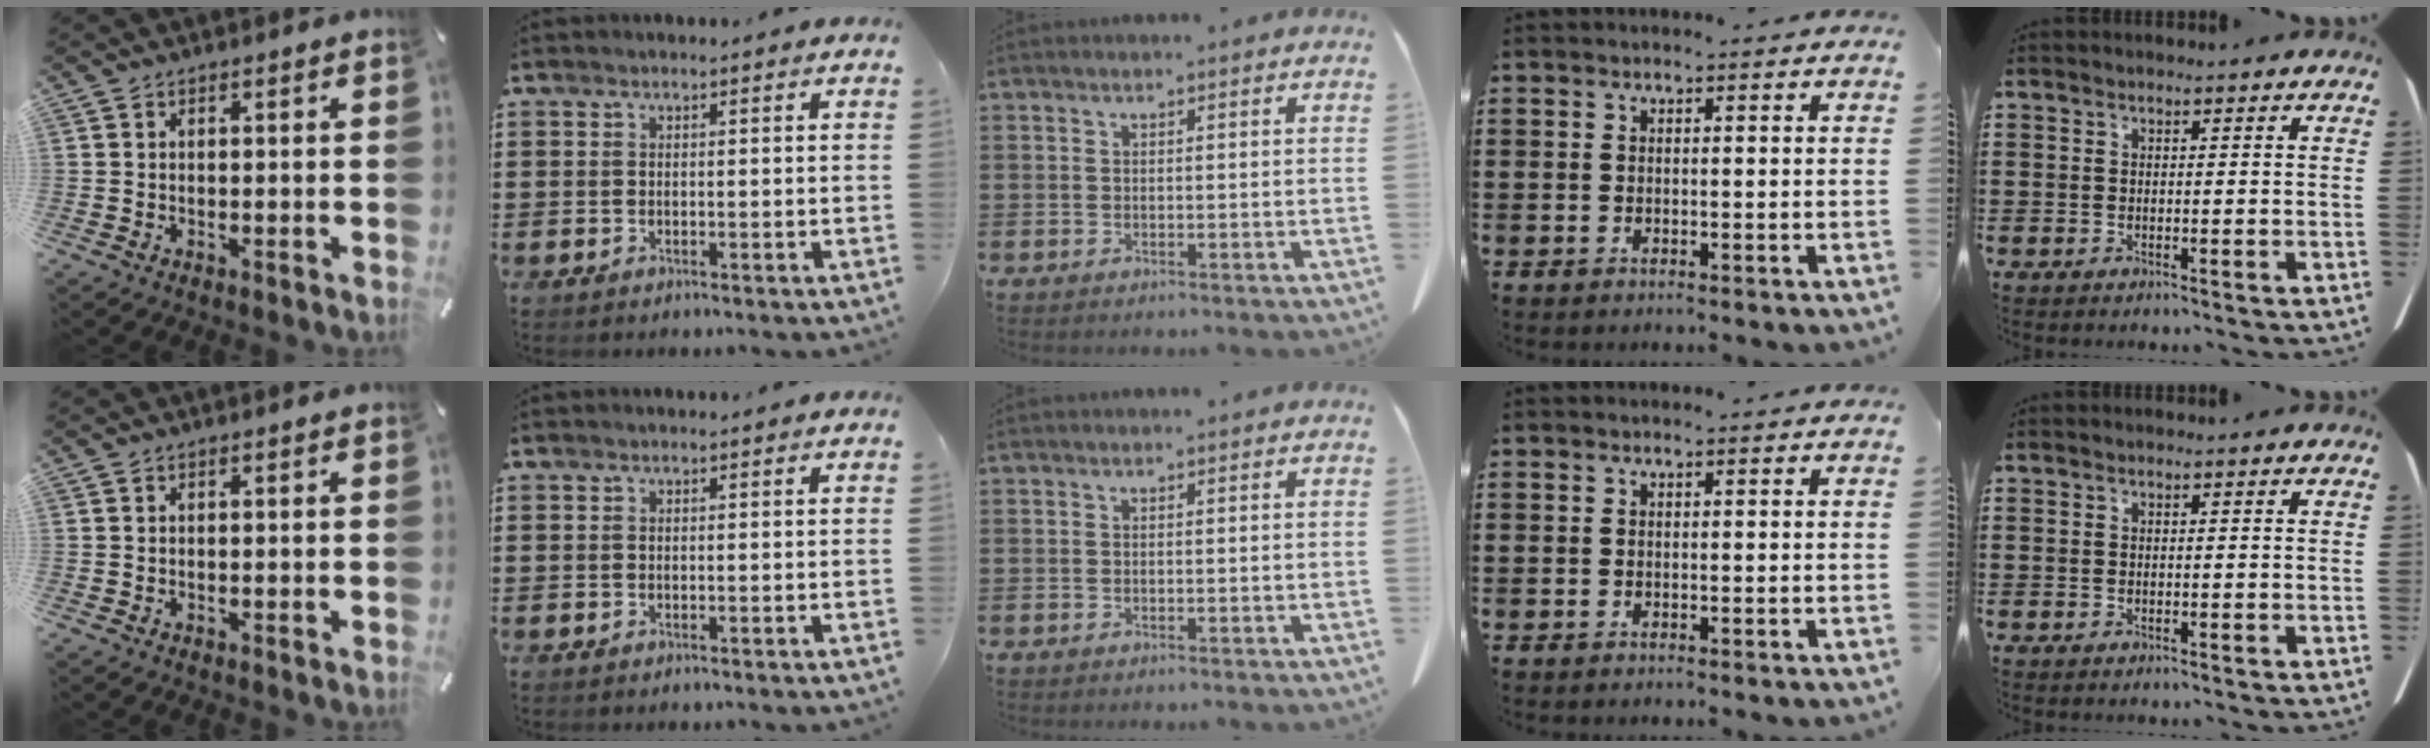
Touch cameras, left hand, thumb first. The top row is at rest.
{}